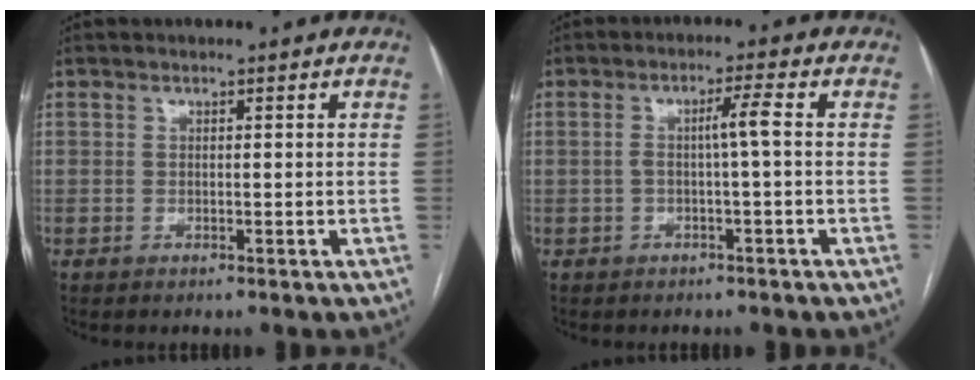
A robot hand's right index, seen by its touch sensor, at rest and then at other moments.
{"total": 3.2, "force": [-0.2, -0.4, 3.2], "torque": [-0.056, 0.012, 0.000]}